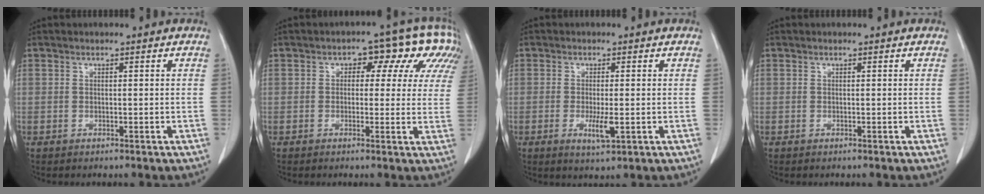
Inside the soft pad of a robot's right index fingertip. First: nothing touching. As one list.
[{"total": 10.4, "force": [4.0, 5.8, 7.6], "torque": [-0.076, 0.038, 0.037]}, {"total": 3.5, "force": [-0.9, 0.7, 3.3], "torque": [-0.059, -0.007, -0.010]}, {"total": 0.0}]